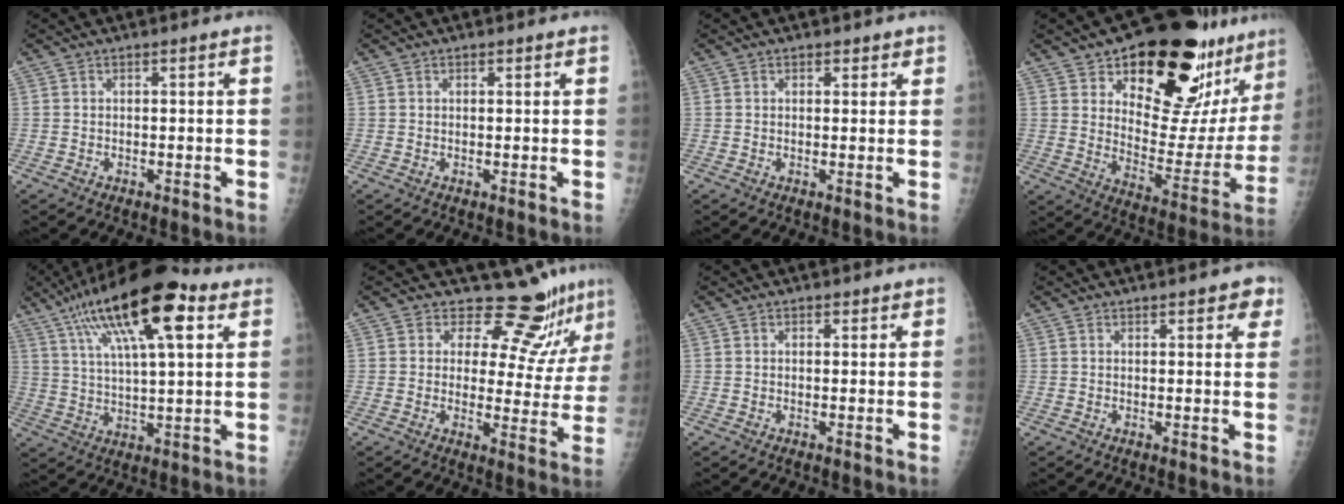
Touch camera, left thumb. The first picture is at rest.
{"total": 0.6, "force": [0.4, 0.4, 0.2], "torque": [0.001, -0.002, 0.004]}
{"total": 1.7, "force": [1.1, 1.2, 0.5], "torque": [0.012, -0.005, 0.010]}
{"total": 28.8, "force": [18.8, 12.0, 18.2], "torque": [-0.219, -0.084, 0.268]}
{"total": 21.2, "force": [10.3, 6.5, 17.4], "torque": [-0.288, -0.001, 0.173]}
{"total": 11.6, "force": [10.6, 3.7, 3.0], "torque": [0.000, -0.087, 0.126]}
{"total": 1.3, "force": [0.9, 0.9, 0.4], "torque": [0.007, -0.004, 0.008]}
{"total": 3.8, "force": [2.5, 1.8, 2.3], "torque": [0.002, -0.009, 0.027]}